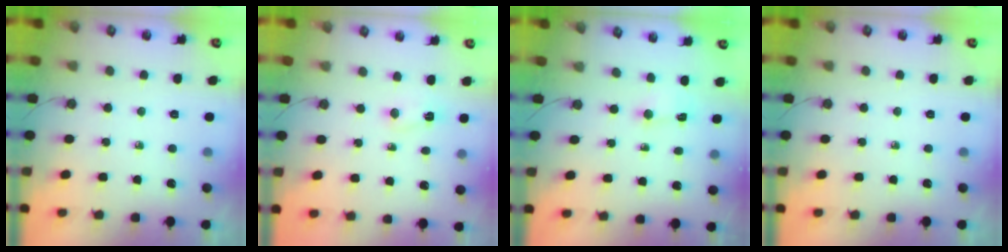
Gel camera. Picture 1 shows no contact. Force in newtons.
{"total": 2.4, "press": 2.4, "slide": 0.5}
{"total": 0.5, "press": 0.5, "slide": 0.2}
{"total": 0.0}